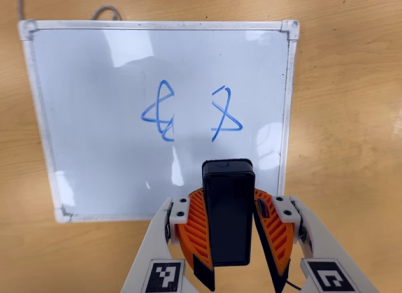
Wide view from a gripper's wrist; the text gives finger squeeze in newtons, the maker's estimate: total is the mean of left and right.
{"total": 8.2, "left": 8.4, "right": 8.1}